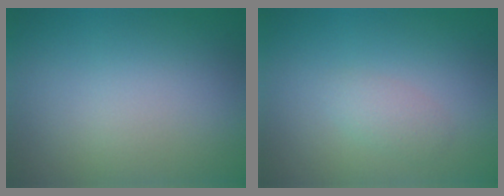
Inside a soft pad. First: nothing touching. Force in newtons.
{"total": 1.4, "press": 1.4, "slide": 0.1}